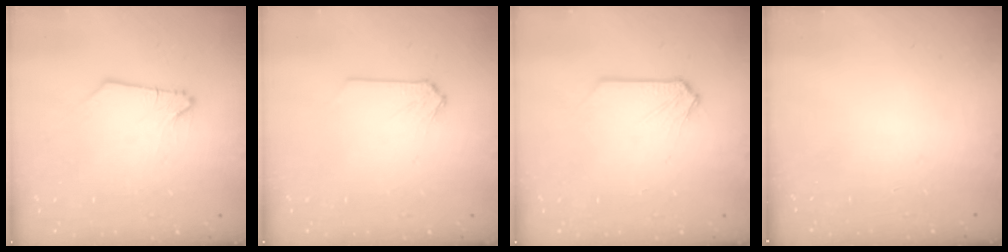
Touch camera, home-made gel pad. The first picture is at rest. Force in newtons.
{"total": 0.0}
{"total": 0.0}
{"total": 0.0}